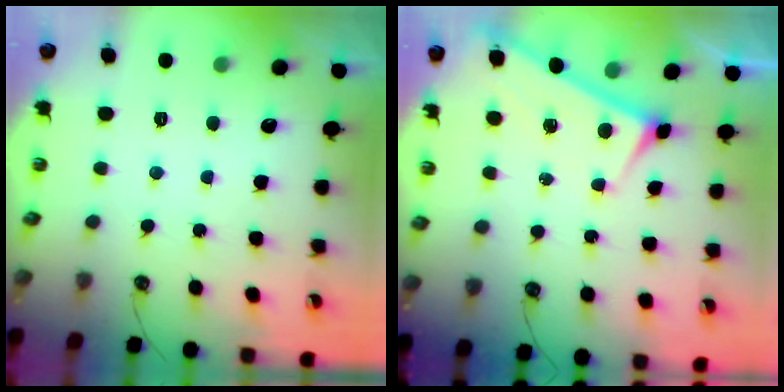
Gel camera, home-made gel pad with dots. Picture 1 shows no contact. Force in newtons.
{"total": 3.1, "press": 3.1, "slide": 0.3}